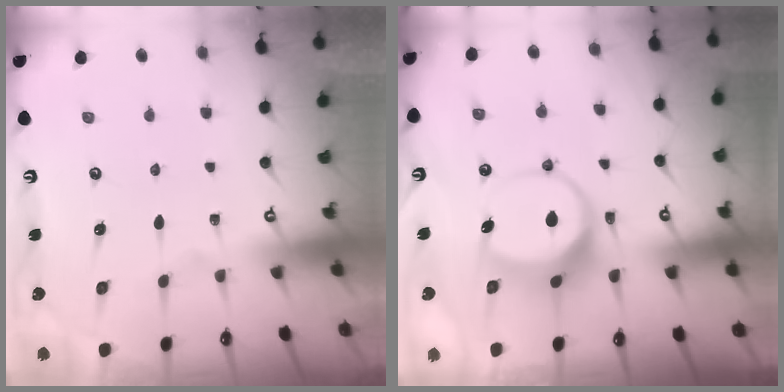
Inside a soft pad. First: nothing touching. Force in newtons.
{"total": 9.8, "press": 9.7, "slide": 1.1}